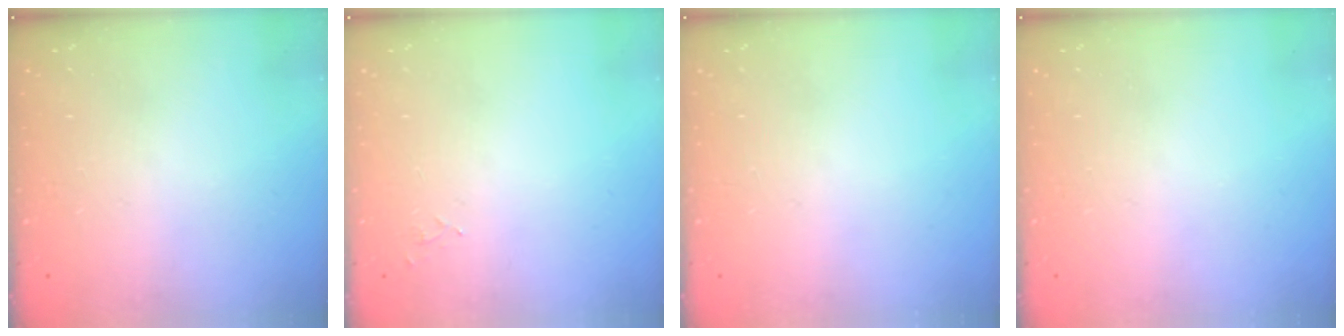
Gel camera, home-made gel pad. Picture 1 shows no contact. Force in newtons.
{"total": 5.2, "press": 5.2, "slide": 0.4}
{"total": 0.0}
{"total": 0.0}